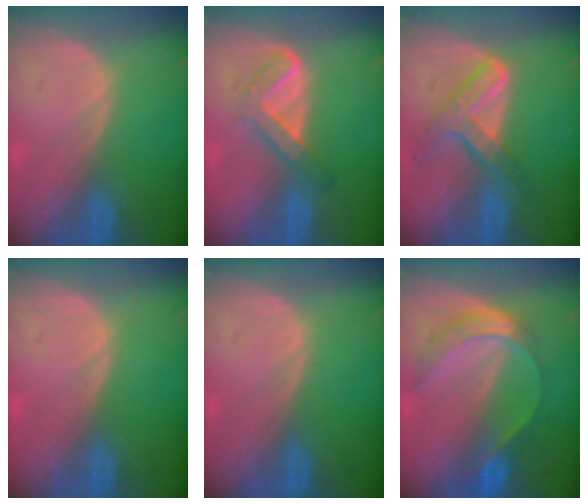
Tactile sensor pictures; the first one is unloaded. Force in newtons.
{"total": 4.8, "press": 4.7, "slide": 0.7}
{"total": 7.5, "press": 6.2, "slide": 4.2}
{"total": 0.0}
{"total": 0.0}
{"total": 7.2, "press": 6.1, "slide": 4.0}